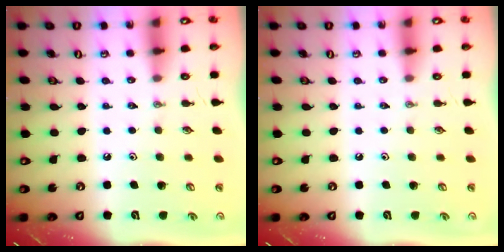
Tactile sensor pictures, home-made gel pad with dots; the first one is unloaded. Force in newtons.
{"total": 0.0}